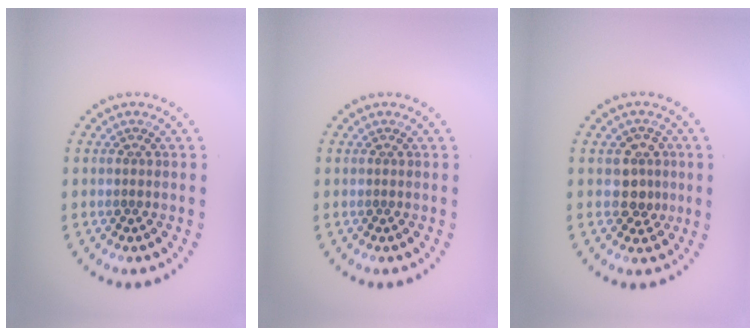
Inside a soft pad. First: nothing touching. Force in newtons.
{"total": 0.0}
{"total": 2.5, "press": 2.3, "slide": 0.9}